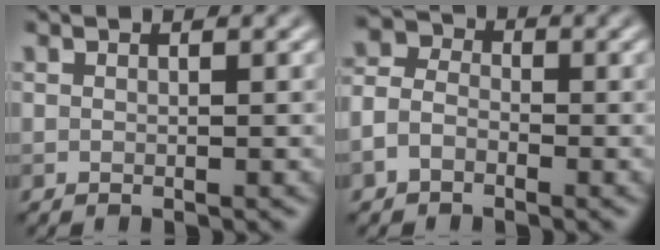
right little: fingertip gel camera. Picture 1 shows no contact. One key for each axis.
{"total": 2.9, "fx": -1.4, "fy": 2.2, "fz": 1.3, "tx": -0.028, "ty": 0.009, "tz": -0.038}